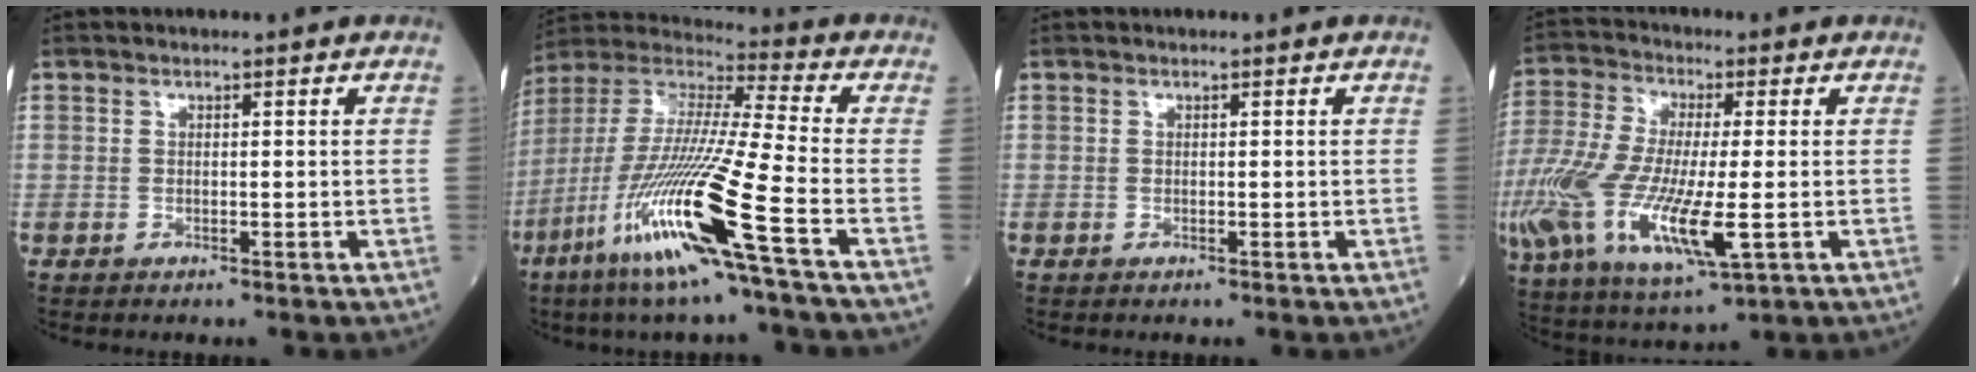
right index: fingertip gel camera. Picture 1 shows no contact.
{"total": 19.8, "force": [-8.9, -1.0, 17.7], "torque": [-0.394, -0.051, -0.182]}
{"total": 0.0}
{"total": 22.1, "force": [-5.7, 6.2, 20.4], "torque": [-0.496, -0.058, -0.099]}